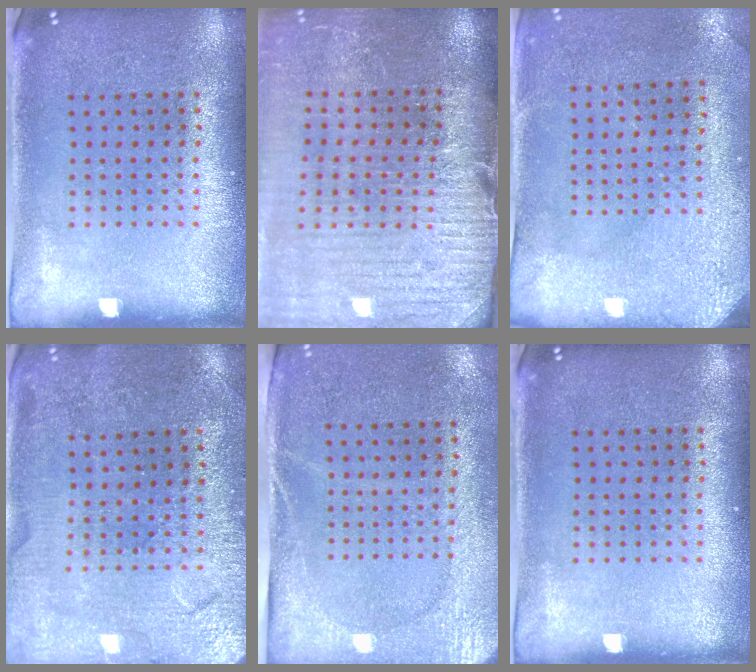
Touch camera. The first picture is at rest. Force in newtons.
{"total": 3.9, "press": 3.5, "slide": 1.8}
{"total": 3.0, "press": 2.5, "slide": 1.7}
{"total": 1.5, "press": 1.5, "slide": 0.2}
{"total": 2.7, "press": 2.3, "slide": 1.4}
{"total": 0.0}